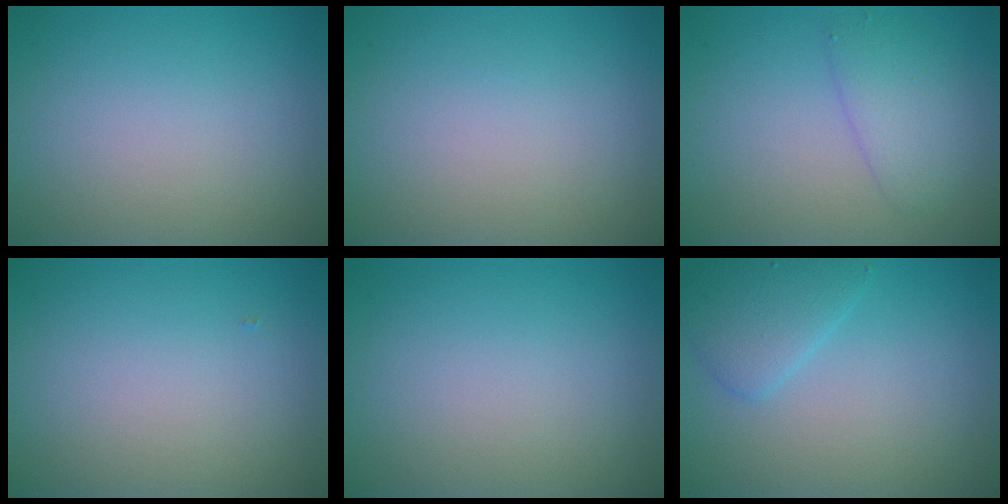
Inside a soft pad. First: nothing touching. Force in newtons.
{"total": 0.0}
{"total": 2.8, "press": 2.8, "slide": 0.1}
{"total": 0.0}
{"total": 0.0}
{"total": 2.8, "press": 2.8, "slide": 0.1}